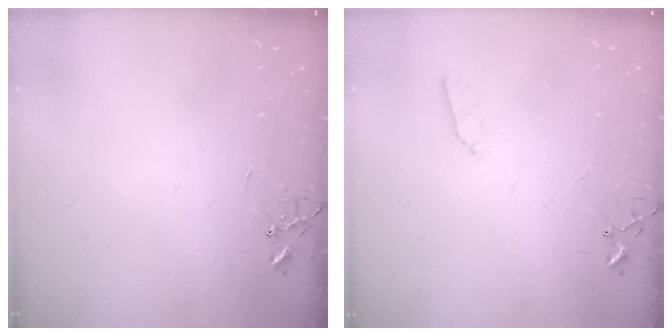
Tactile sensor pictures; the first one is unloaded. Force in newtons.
{"total": 3.5, "press": 3.4, "slide": 0.5}